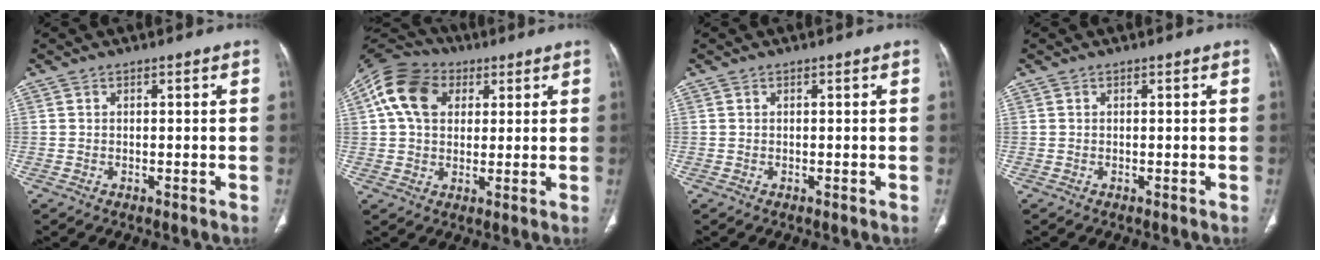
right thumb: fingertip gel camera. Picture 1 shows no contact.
{"total": 13.2, "force": [4.2, 9.7, 7.9], "torque": [-0.139, 0.013, 0.064]}
{"total": 0.0}
{"total": 0.0}